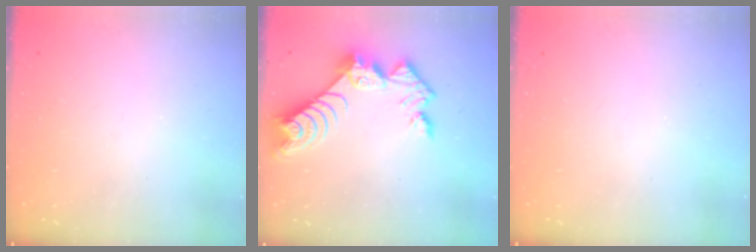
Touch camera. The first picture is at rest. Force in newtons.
{"total": 10.5, "press": 10.4, "slide": 0.8}
{"total": 0.0}